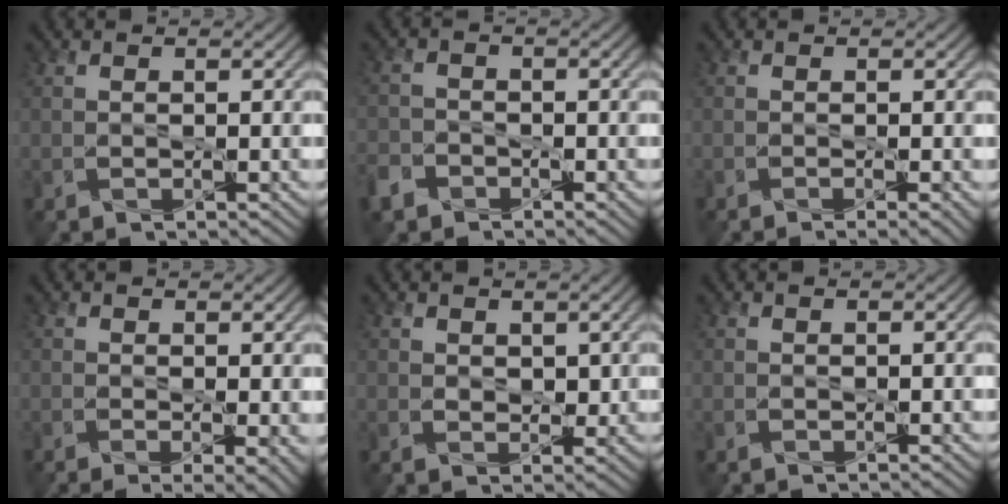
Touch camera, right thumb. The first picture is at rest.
{"total": 3.2, "force": [-2.2, 2.1, 1.0], "torque": [-0.029, -0.005, -0.054]}
{"total": 1.4, "force": [-0.6, 0.1, 1.2], "torque": [-0.017, -0.004, -0.012]}
{"total": 3.5, "force": [-0.7, 1.0, 3.3], "torque": [-0.056, -0.011, -0.008]}
{"total": 1.8, "force": [1.0, 1.2, 0.9], "torque": [-0.019, -0.007, 0.019]}
{"total": 0.0}